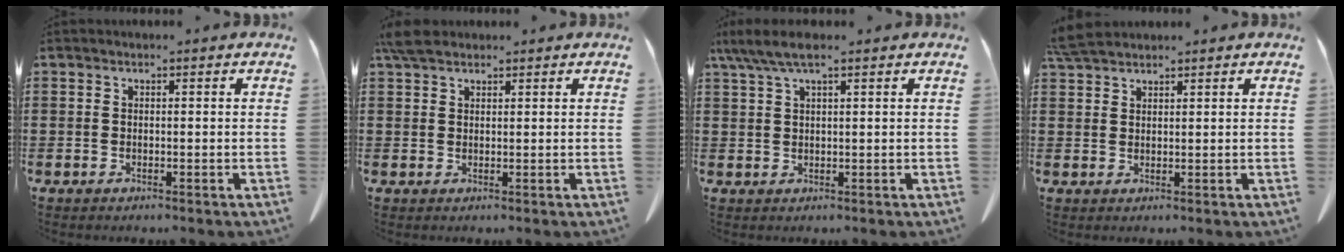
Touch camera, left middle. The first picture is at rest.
{"total": 3.4, "force": [2.7, 1.3, 1.7], "torque": [-0.041, 0.005, 0.052]}
{"total": 4.8, "force": [3.1, 0.7, 3.7], "torque": [-0.076, -0.006, 0.057]}
{"total": 3.8, "force": [3.4, 0.6, 1.5], "torque": [-0.040, -0.003, 0.066]}